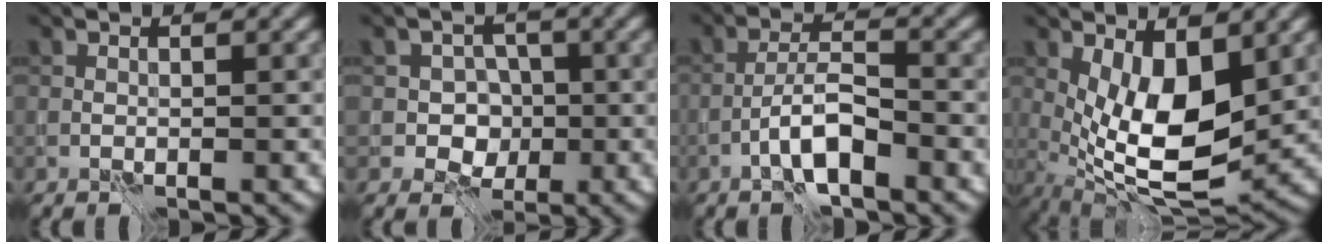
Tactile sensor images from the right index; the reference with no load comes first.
{"total": 4.8, "force": [-0.7, 4.3, 2.0], "torque": [0.000, 0.010, -0.040]}
{"total": 3.7, "force": [-2.4, 0.7, 2.7], "torque": [-0.048, 0.010, -0.050]}
{"total": 8.3, "force": [0.9, 3.4, 7.5], "torque": [-0.136, -0.012, 0.016]}